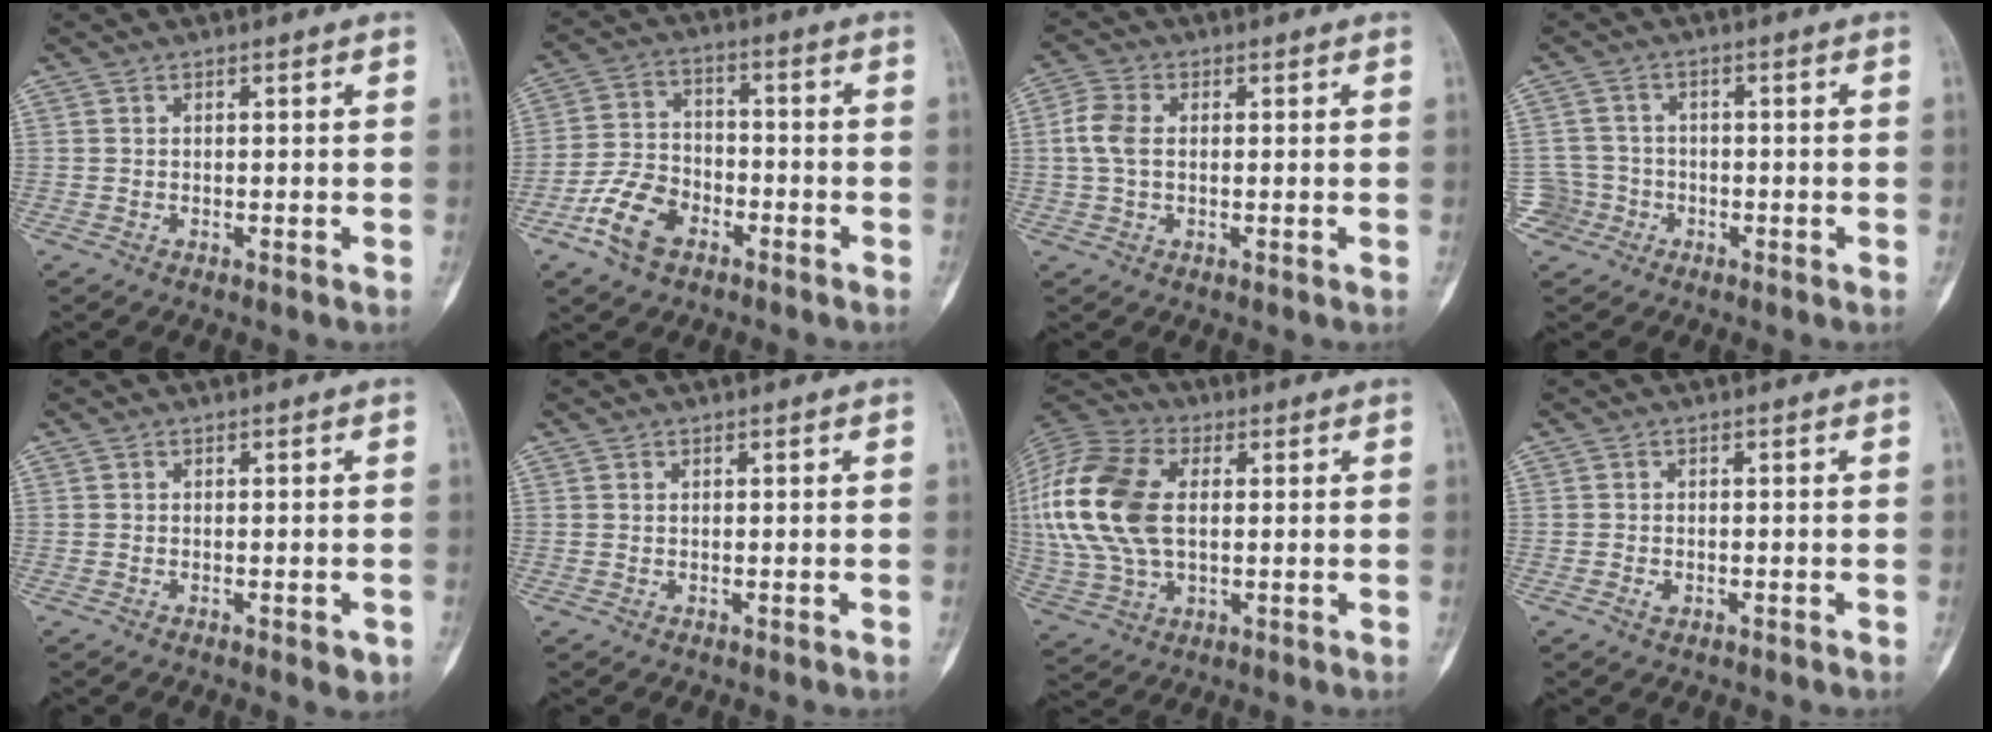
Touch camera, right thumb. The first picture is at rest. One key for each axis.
{"total": 9.7, "fx": -5.1, "fy": 6.1, "fz": 5.5, "tx": -0.098, "ty": 0.028, "tz": -0.098}
{"total": 5.3, "fx": 0.4, "fy": 3.4, "fz": 4.0, "tx": -0.099, "ty": 0.011, "tz": 0.004}
{"total": 4.9, "fx": -2.0, "fy": 4.4, "fz": -0.2, "tx": 0.028, "ty": 0.020, "tz": -0.036}
{"total": 1.9, "fx": -0.8, "fy": 0.8, "fz": 1.5, "tx": -0.013, "ty": 0.000, "tz": -0.009}
{"total": 0.0}
{"total": 21.3, "fx": 2.5, "fy": 12.9, "fz": 16.8, "tx": -0.383, "ty": 0.004, "tz": 0.044}
{"total": 1.3, "fx": -0.6, "fy": 0.8, "fz": 0.8, "tx": -0.015, "ty": 0.004, "tz": -0.008}